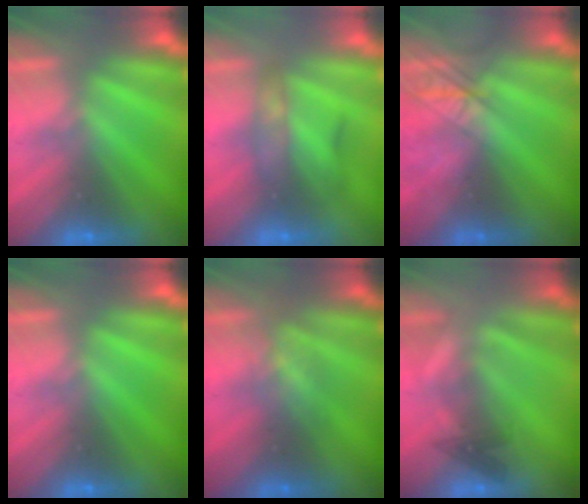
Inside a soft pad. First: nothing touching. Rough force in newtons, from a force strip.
{"total": 2.2}
{"total": 2.5}
{"total": 0.0}
{"total": 2.7}
{"total": 2.2}